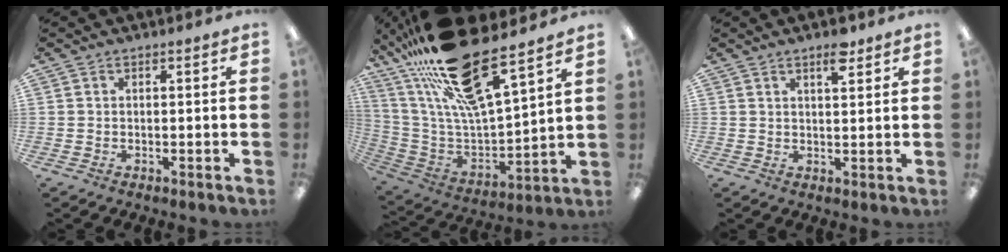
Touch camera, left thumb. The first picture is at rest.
{"total": 23.6, "force": [17.4, 6.2, 14.8], "torque": [-0.280, -0.110, 0.295]}
{"total": 4.9, "force": [3.3, 1.5, 3.2], "torque": [-0.039, -0.015, 0.051]}